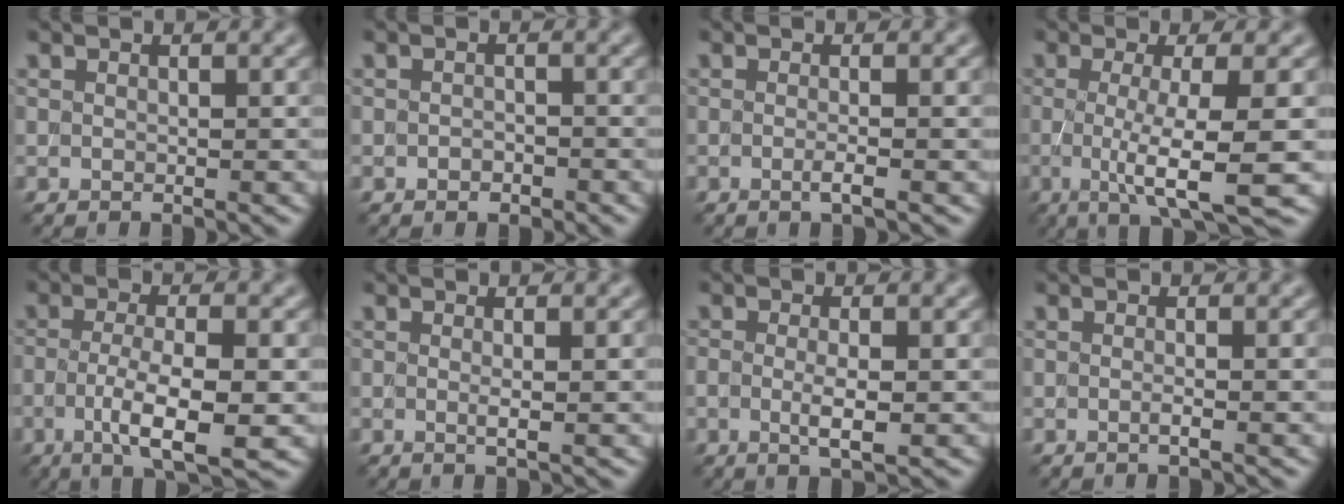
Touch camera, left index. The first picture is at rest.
{"total": 0.8, "force": [-0.5, 0.5, 0.4], "torque": [-0.010, 0.001, -0.009]}
{"total": 1.8, "force": [-0.3, 0.4, 1.7], "torque": [-0.025, -0.002, -0.012]}
{"total": 7.3, "force": [-1.0, 1.4, 7.1], "torque": [-0.113, -0.012, -0.016]}
{"total": 6.5, "force": [-2.0, 1.6, 6.0], "torque": [-0.108, 0.001, -0.035]}
{"total": 1.9, "force": [0.1, 0.5, 1.8], "torque": [-0.027, 0.000, -0.004]}
{"total": 2.6, "force": [-0.4, 0.6, 2.5], "torque": [-0.052, -0.007, -0.007]}
{"total": 1.6, "force": [-0.1, 0.5, 1.6], "torque": [-0.020, -0.002, -0.009]}